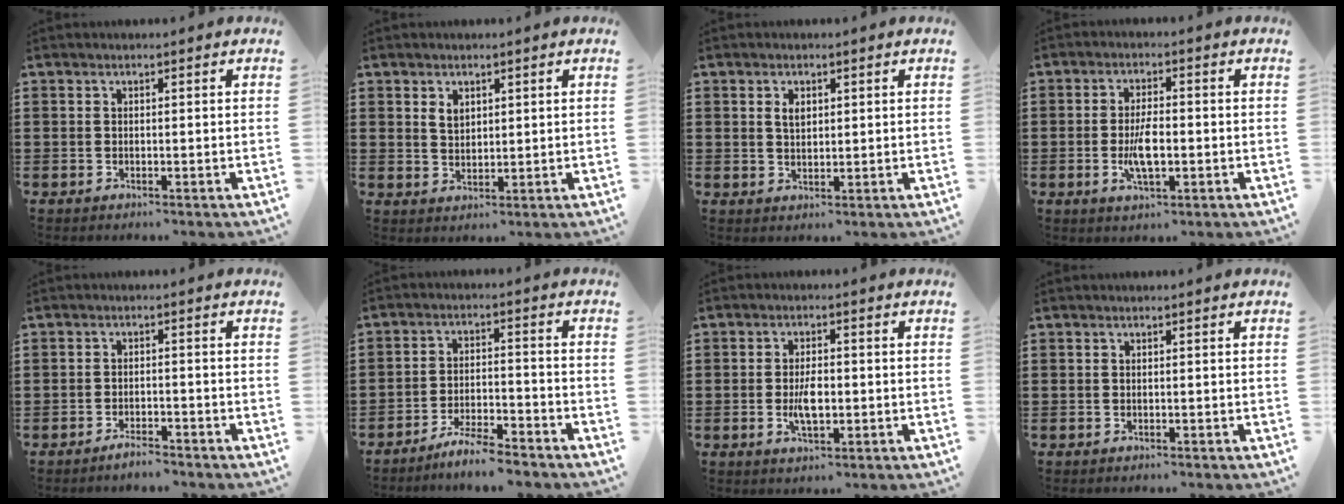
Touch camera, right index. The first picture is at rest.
{"total": 3.3, "force": [1.3, 3.0, 0.5], "torque": [-0.016, 0.009, 0.019]}
{"total": 2.1, "force": [0.8, 1.2, 1.5], "torque": [-0.033, 0.006, 0.014]}
{"total": 5.3, "force": [-1.1, 1.8, 4.8], "torque": [-0.104, -0.004, -0.024]}
{"total": 2.4, "force": [-2.3, 0.2, 0.5], "torque": [-0.012, 0.001, -0.045]}
{"total": 5.3, "force": [-5.0, -0.1, 1.8], "torque": [-0.046, -0.005, -0.101]}
{"total": 4.4, "force": [-0.7, 1.8, 3.9], "torque": [-0.069, -0.004, -0.015]}
{"total": 0.0}